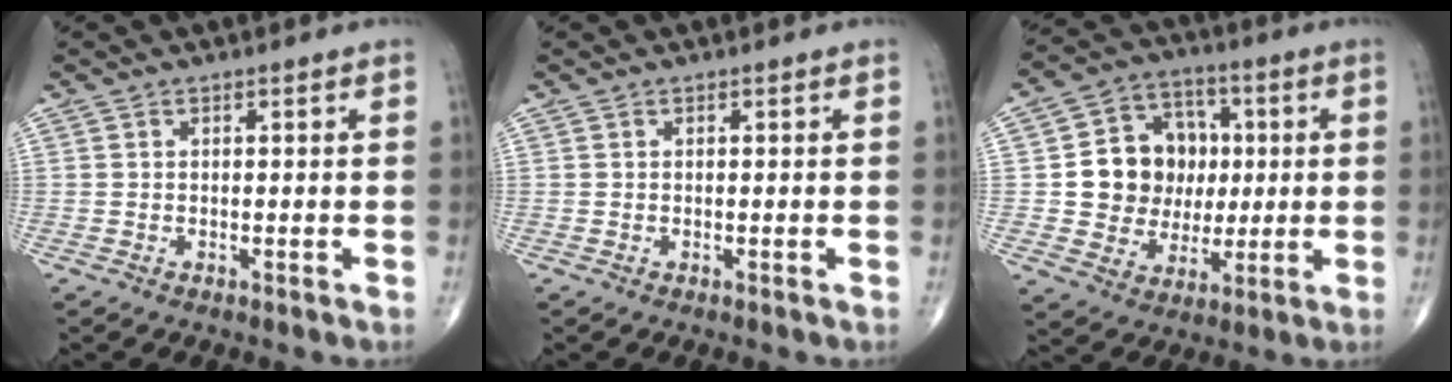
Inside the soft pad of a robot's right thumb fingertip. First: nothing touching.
{"total": 0.0}
{"total": 14.4, "force": [1.2, 12.5, 7.0], "torque": [-0.061, 0.017, 0.029]}